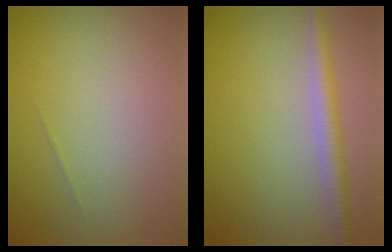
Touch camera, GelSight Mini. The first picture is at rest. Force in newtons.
{"total": 2.4, "press": 2.4, "slide": 0.1}